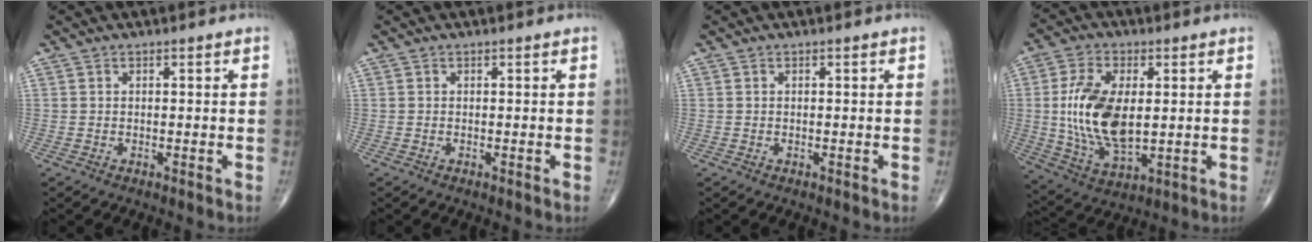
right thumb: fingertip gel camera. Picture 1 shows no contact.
{"total": 0.0}
{"total": 0.0}
{"total": 15.3, "force": [1.0, 7.9, 13.1], "torque": [-0.252, -0.013, 0.028]}